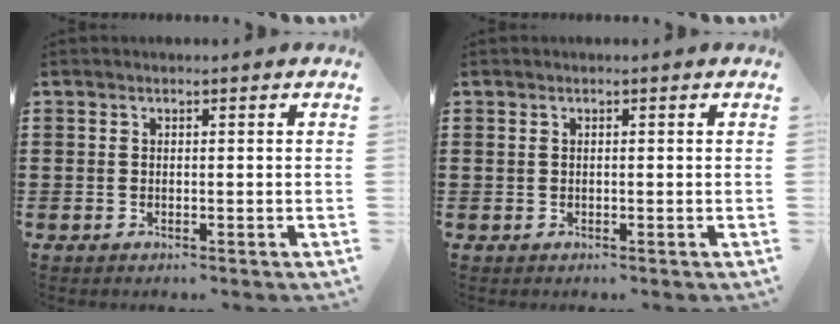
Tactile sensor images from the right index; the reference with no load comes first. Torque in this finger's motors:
{"motor_torque": [0.05, 0.10, 0.05, -0.01]}